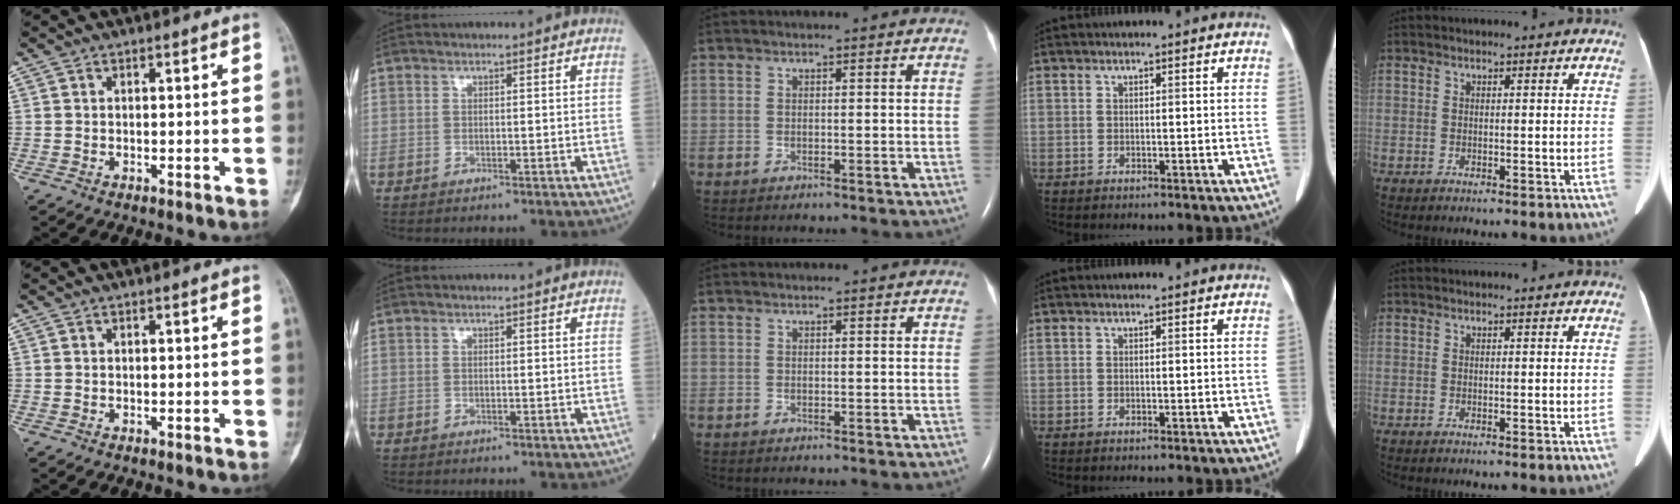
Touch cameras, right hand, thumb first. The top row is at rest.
{}